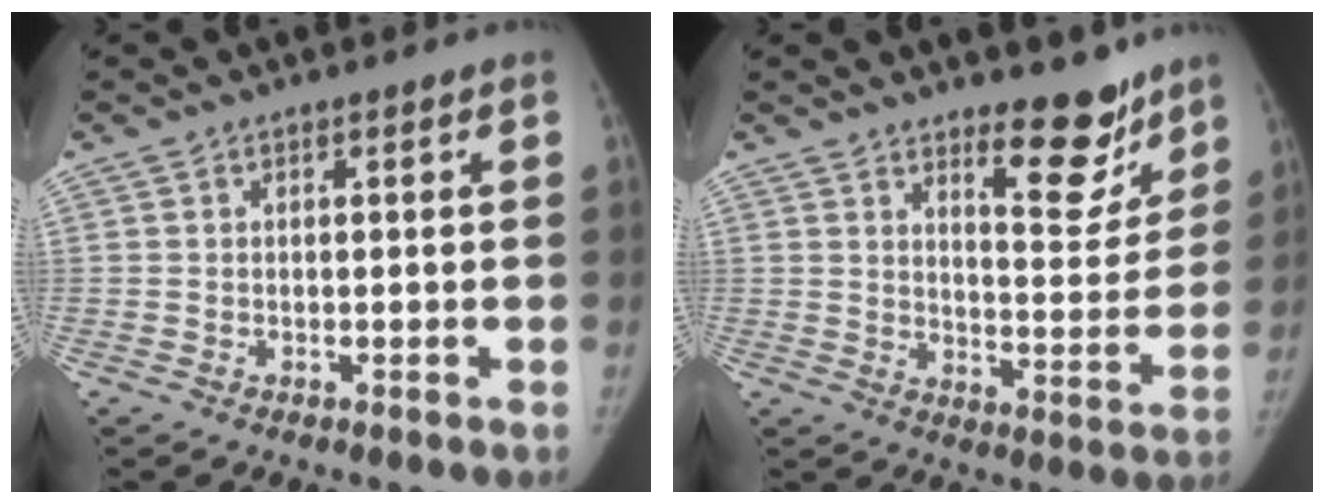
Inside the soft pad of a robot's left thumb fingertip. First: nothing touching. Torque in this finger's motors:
{"motor_torque": [0.58, -0.17, 0.73, -0.74, 0.17]}